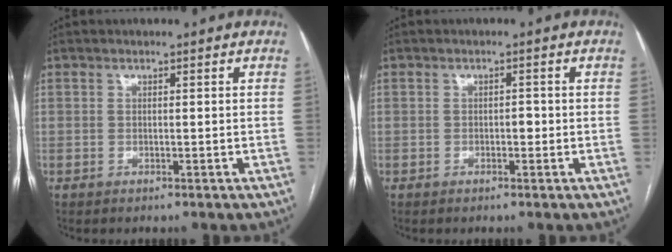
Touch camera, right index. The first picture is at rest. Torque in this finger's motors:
{"motor_torque": [0.17, 0.10, 0.05, 0.02]}